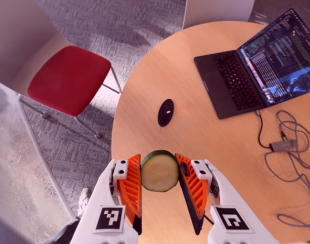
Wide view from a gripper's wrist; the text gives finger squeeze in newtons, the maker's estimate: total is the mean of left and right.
{"total": 9.6, "left": 9.8, "right": 9.4}